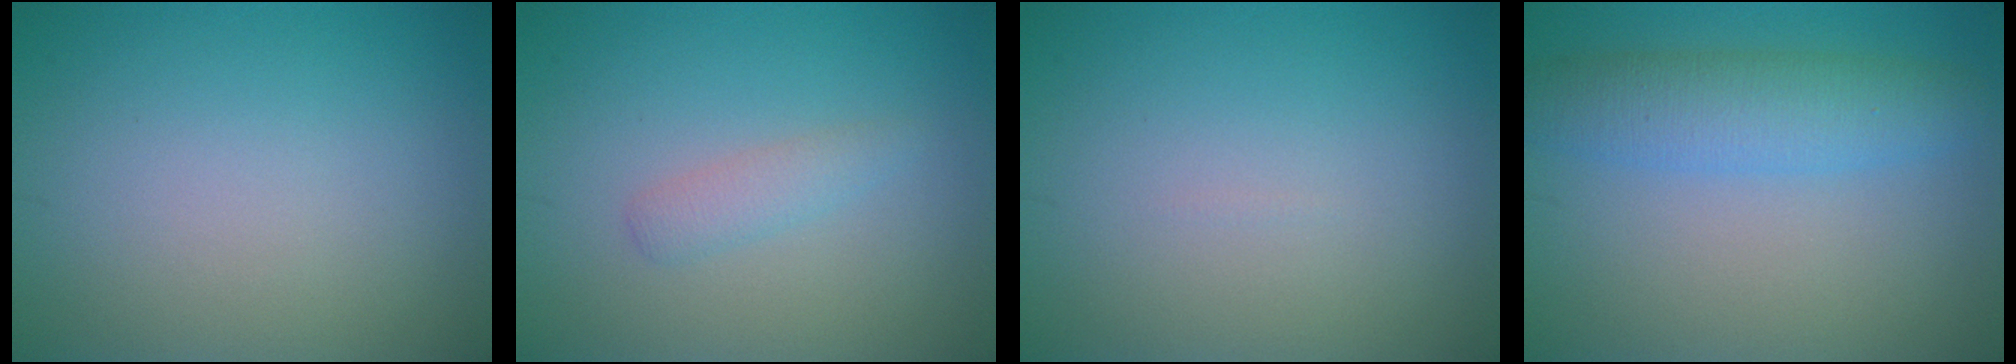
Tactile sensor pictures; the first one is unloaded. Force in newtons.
{"total": 1.4, "press": 1.4, "slide": 0.0}
{"total": 0.0}
{"total": 4.7, "press": 4.7, "slide": 0.1}